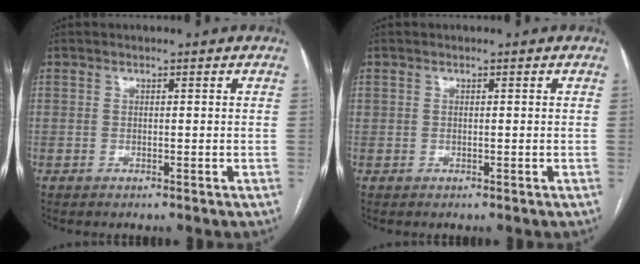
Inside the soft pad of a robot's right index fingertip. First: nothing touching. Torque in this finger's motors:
{"motor_torque": [0.39, 0.14, 0.13, 0.04]}